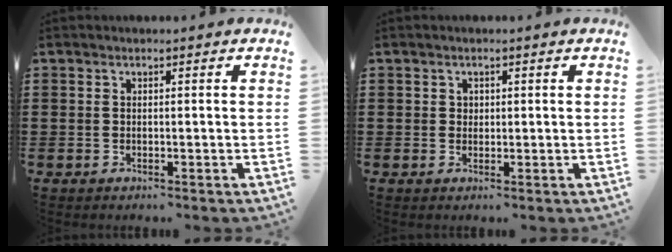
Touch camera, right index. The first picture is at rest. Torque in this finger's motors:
{"motor_torque": [0.13, 0.29, 0.10, 0.02]}